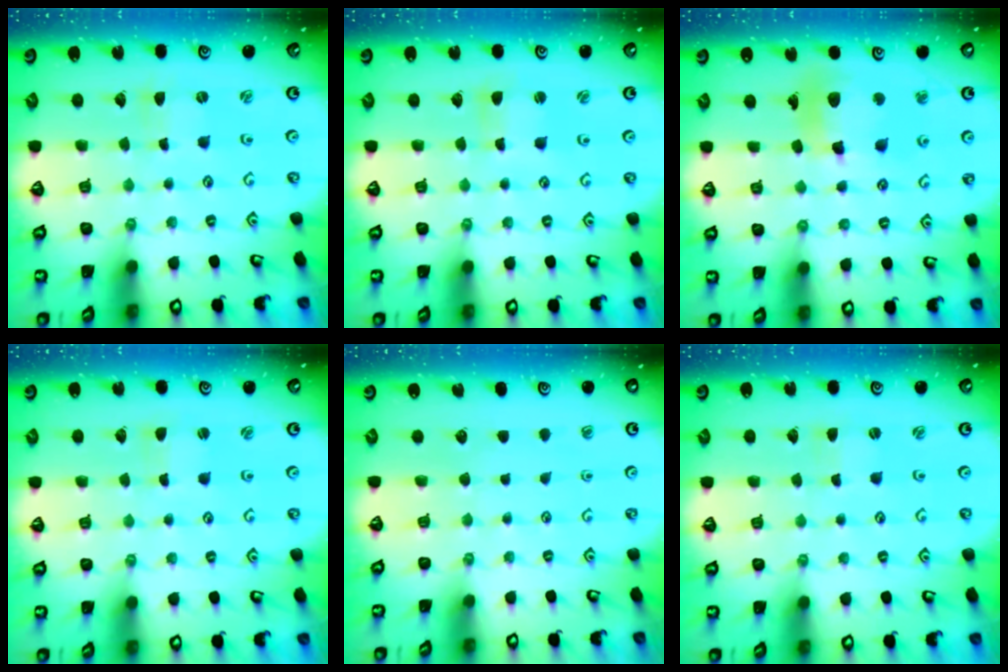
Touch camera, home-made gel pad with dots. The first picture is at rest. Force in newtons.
{"total": 2.2, "press": 2.2, "slide": 0.3}
{"total": 12.1, "press": 12.0, "slide": 1.6}
{"total": 1.1, "press": 1.1, "slide": 0.1}
{"total": 0.0}
{"total": 0.0}